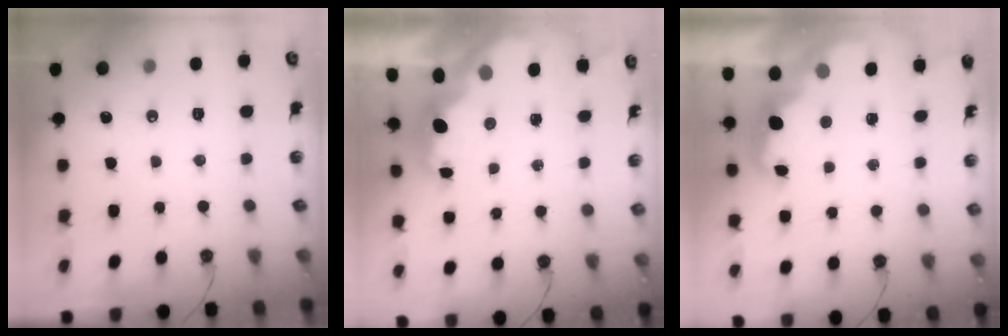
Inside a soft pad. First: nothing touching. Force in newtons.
{"total": 2.8, "press": 2.8, "slide": 0.5}
{"total": 2.8, "press": 2.7, "slide": 0.7}